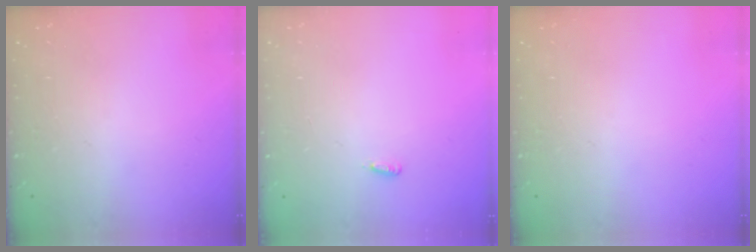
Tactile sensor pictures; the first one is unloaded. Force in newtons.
{"total": 2.7, "press": 2.6, "slide": 0.9}
{"total": 0.0}